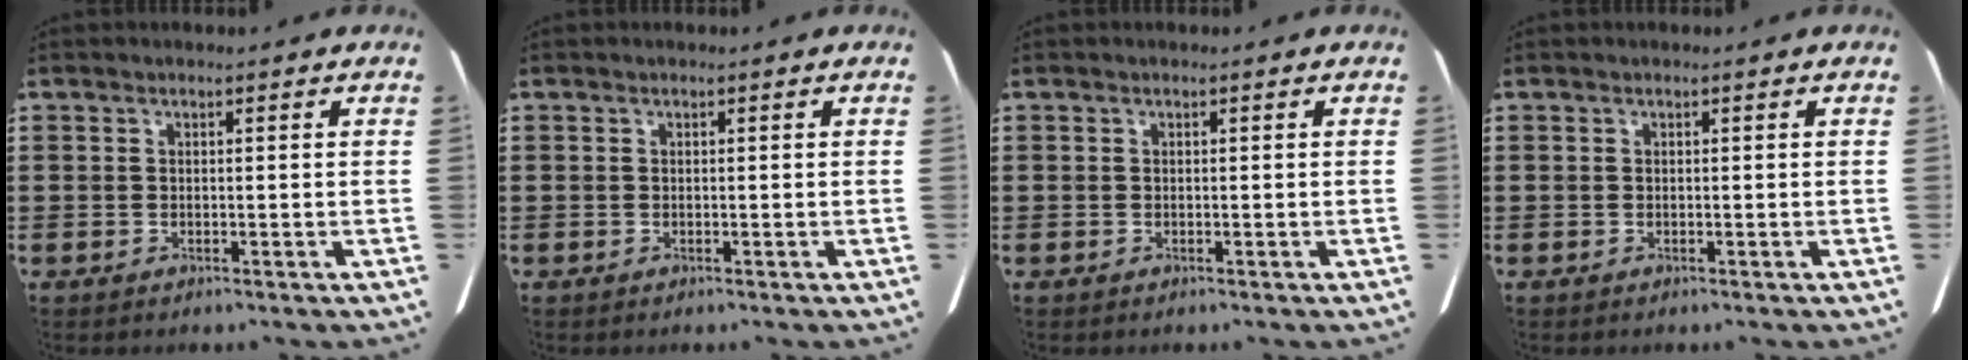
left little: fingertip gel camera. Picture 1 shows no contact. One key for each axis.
{"total": 0.0}
{"total": 0.0}
{"total": 0.0}